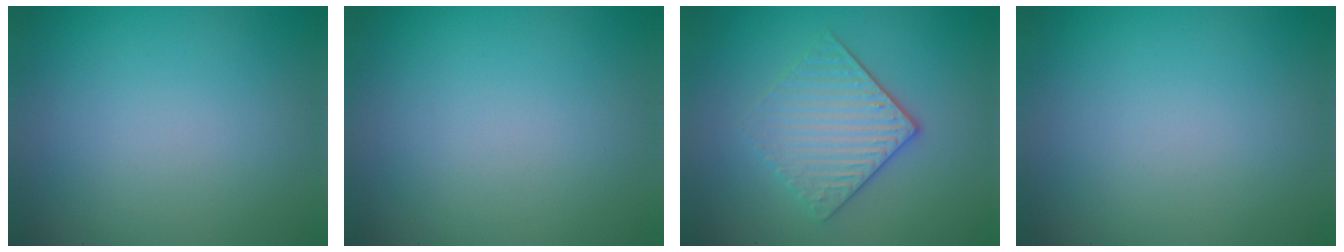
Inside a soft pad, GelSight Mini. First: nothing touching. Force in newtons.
{"total": 0.0}
{"total": 3.8, "press": 3.2, "slide": 2.1}
{"total": 0.0}